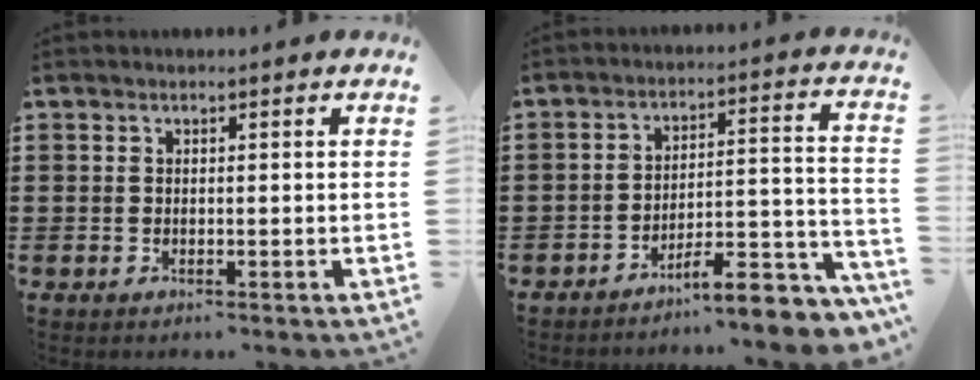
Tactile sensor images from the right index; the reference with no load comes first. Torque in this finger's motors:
{"motor_torque": [1.17, 0.96, 0.47, 0.04]}